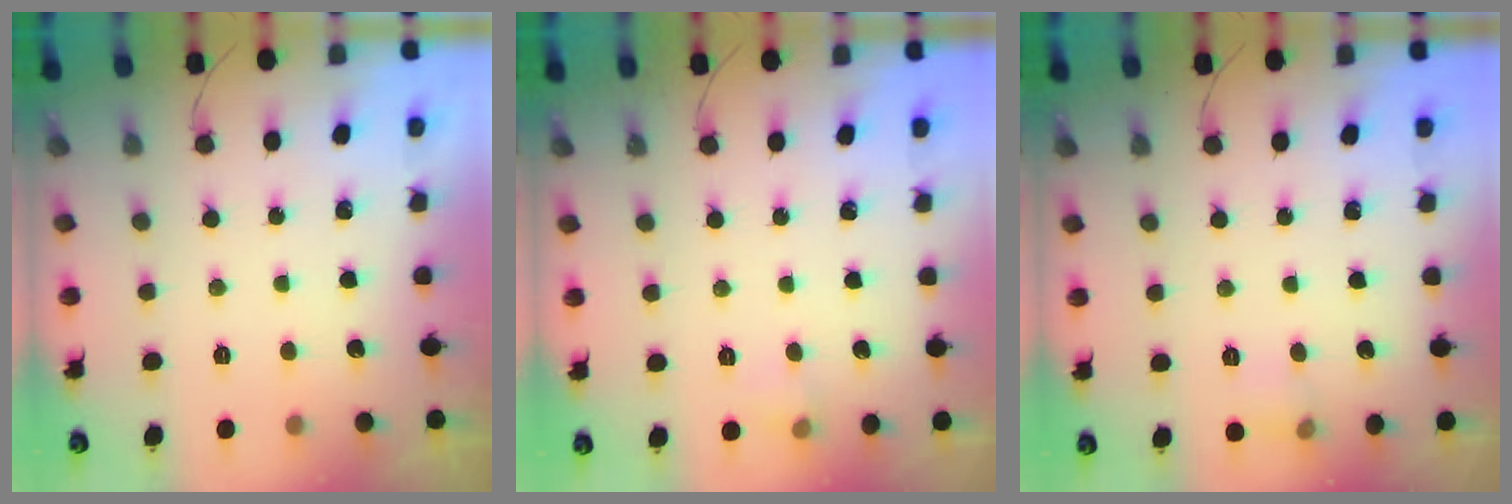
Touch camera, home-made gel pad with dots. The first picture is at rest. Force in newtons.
{"total": 3.7, "press": 3.6, "slide": 1.1}
{"total": 5.6, "press": 5.3, "slide": 1.9}